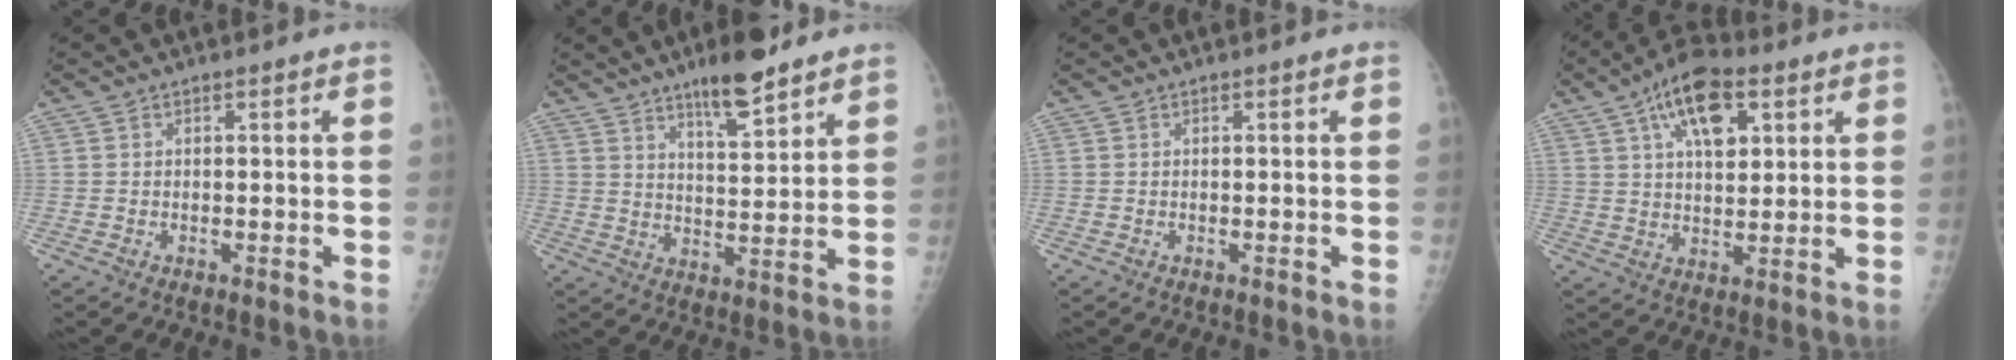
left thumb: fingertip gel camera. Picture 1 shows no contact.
{"total": 9.8, "force": [7.1, 2.3, 6.4], "torque": [-0.086, -0.045, 0.116]}
{"total": 0.0}
{"total": 12.7, "force": [5.6, 6.3, 9.5], "torque": [-0.136, -0.004, 0.091]}